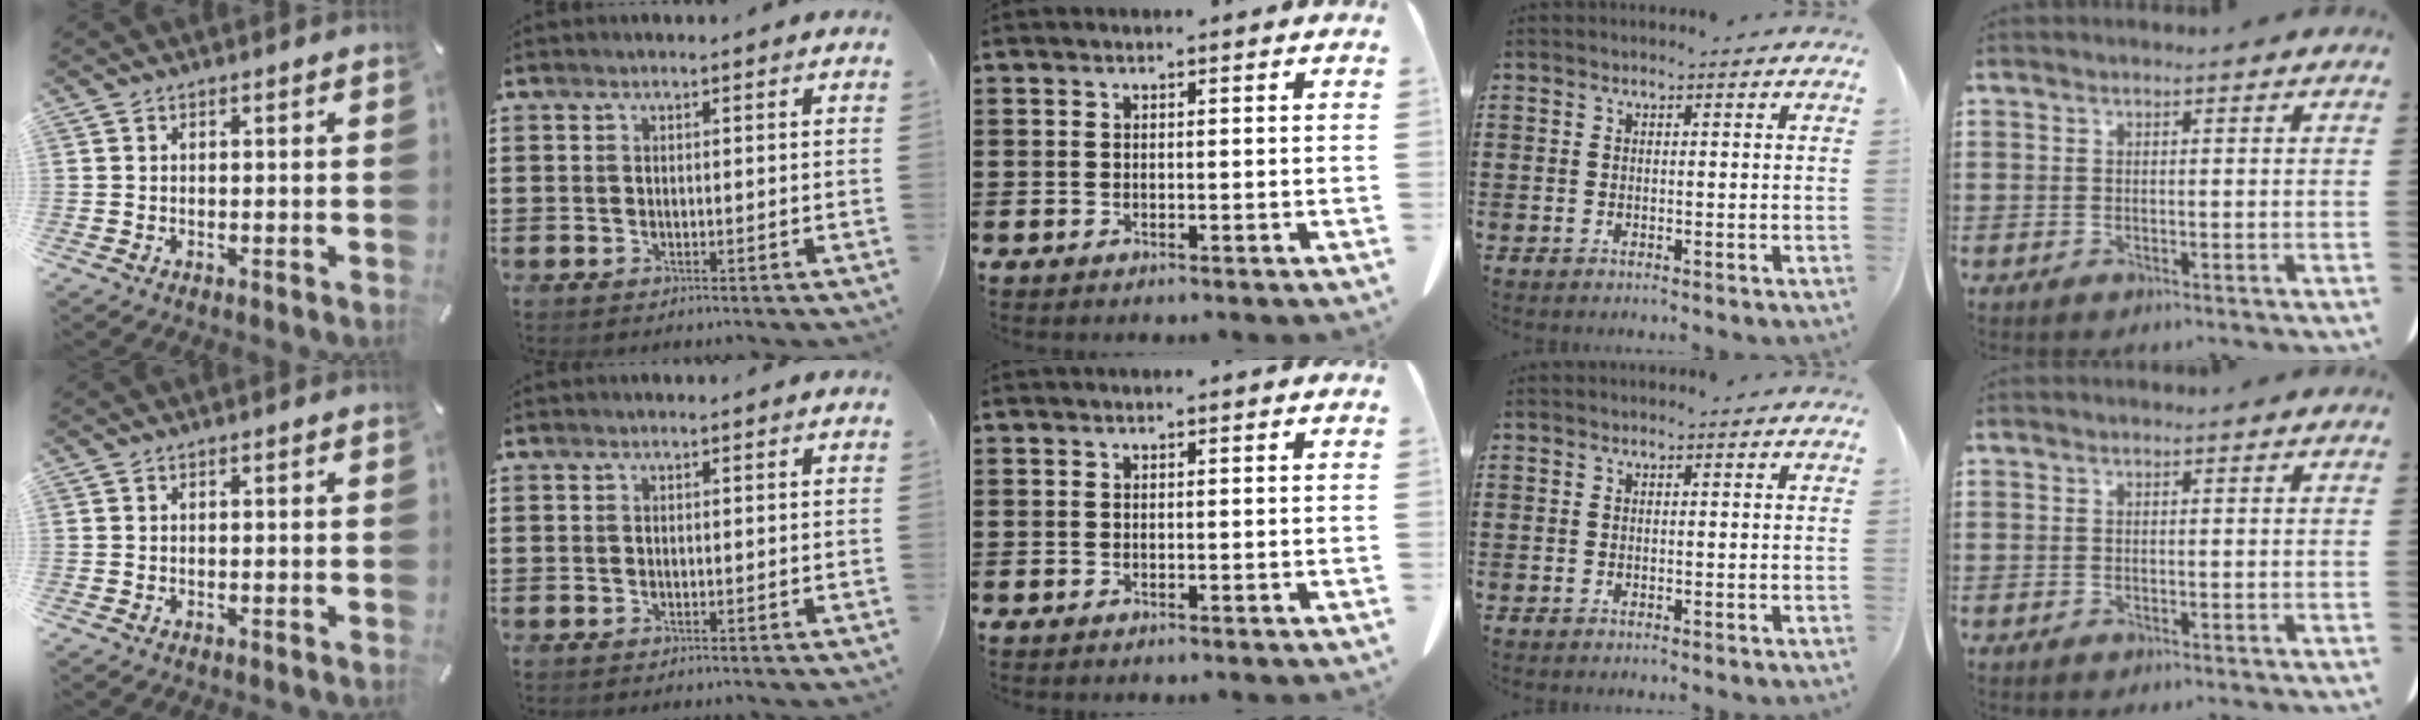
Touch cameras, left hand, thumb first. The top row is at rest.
{}